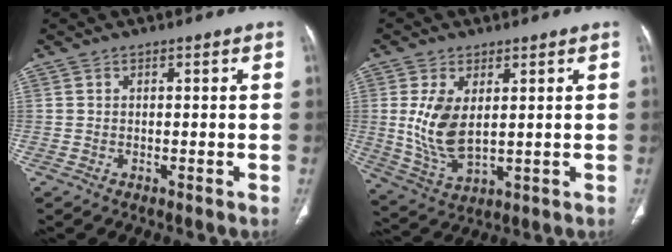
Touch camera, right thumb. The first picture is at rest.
{"total": 9.6, "force": [1.6, 5.0, 8.0], "torque": [-0.159, -0.017, 0.045]}